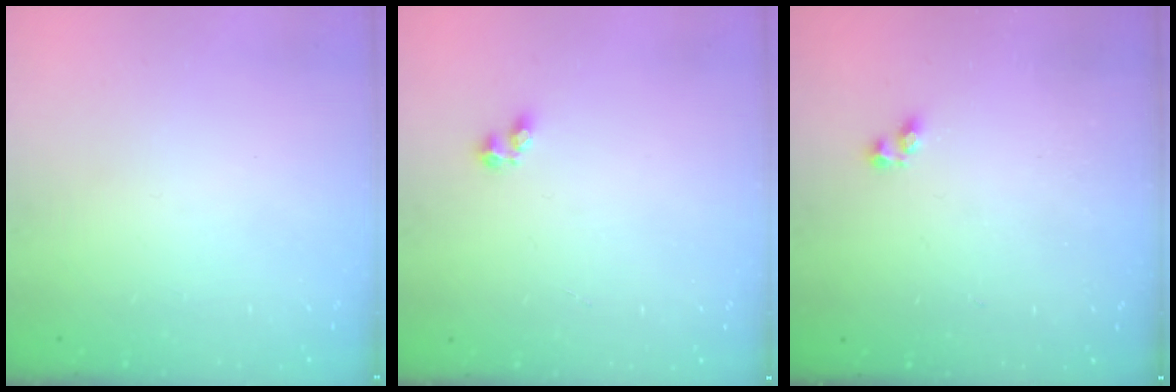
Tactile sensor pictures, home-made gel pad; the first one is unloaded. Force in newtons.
{"total": 2.4, "press": 2.3, "slide": 0.8}
{"total": 0.9, "press": 0.4, "slide": 0.8}